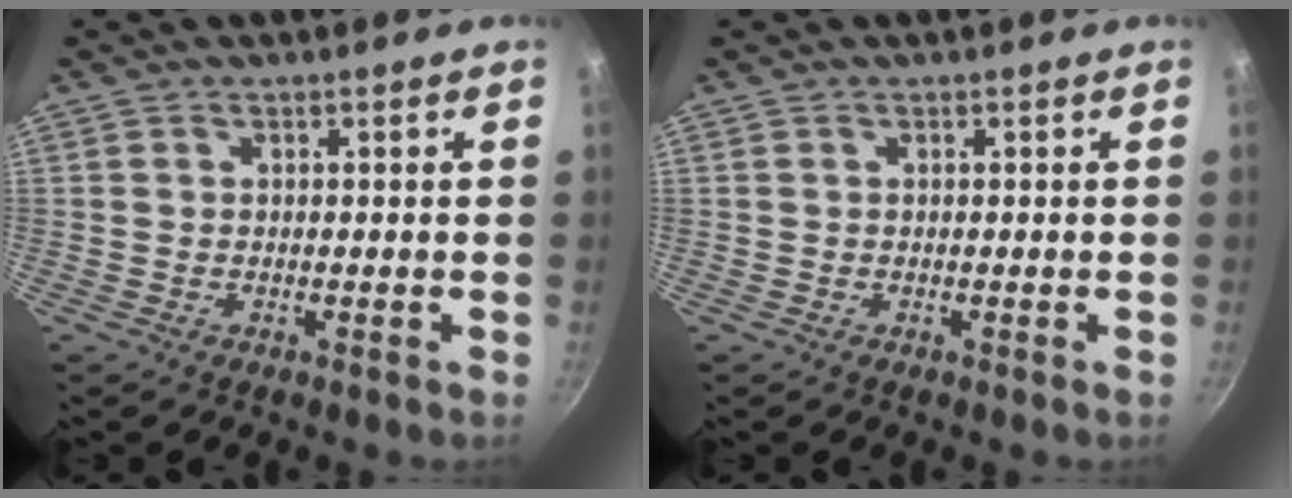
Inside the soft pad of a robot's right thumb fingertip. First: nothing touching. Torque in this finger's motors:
{"motor_torque": [-0.06, 0.06, -0.06, -0.02, 0.00]}